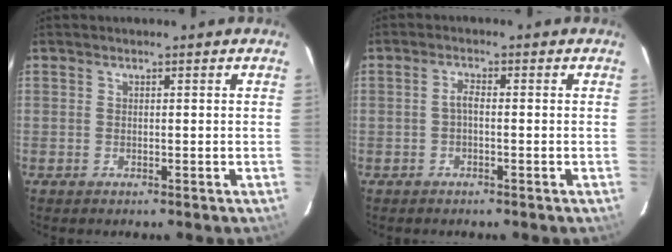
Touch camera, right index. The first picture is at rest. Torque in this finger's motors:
{"motor_torque": [0.28, 0.06, 0.13, 0.03]}